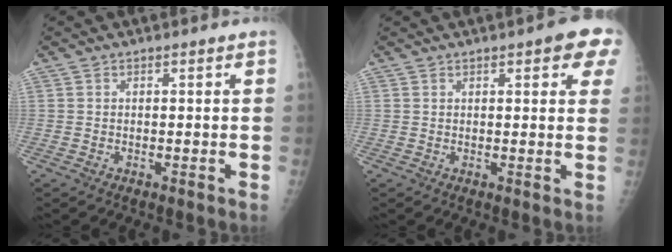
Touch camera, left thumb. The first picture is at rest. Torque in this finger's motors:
{"motor_torque": [2.45, 2.56, 0.67, -0.30, 0.07]}